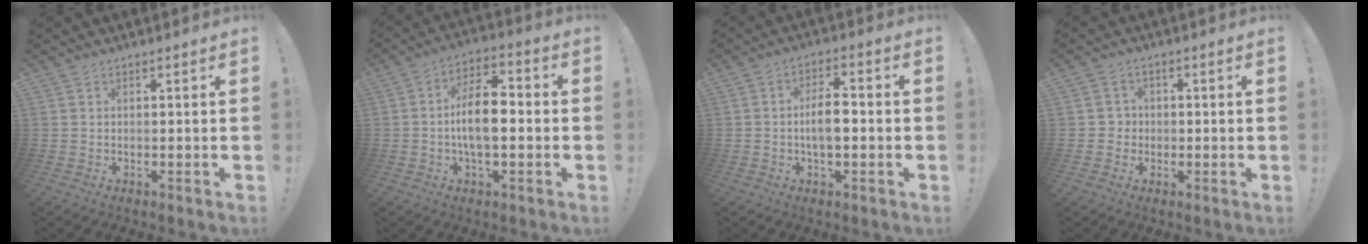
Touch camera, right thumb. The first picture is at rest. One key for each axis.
{"total": 11.9, "fx": -1.7, "fy": 5.9, "fz": 10.2, "tx": -0.182, "ty": 0.012, "tz": -0.035}
{"total": 7.4, "fx": -1.2, "fy": 3.4, "fz": 6.4, "tx": -0.109, "ty": 0.005, "tz": -0.027}
{"total": 3.6, "fx": -0.1, "fy": 3.5, "fz": 0.7, "tx": -0.009, "ty": 0.003, "tz": -0.002}